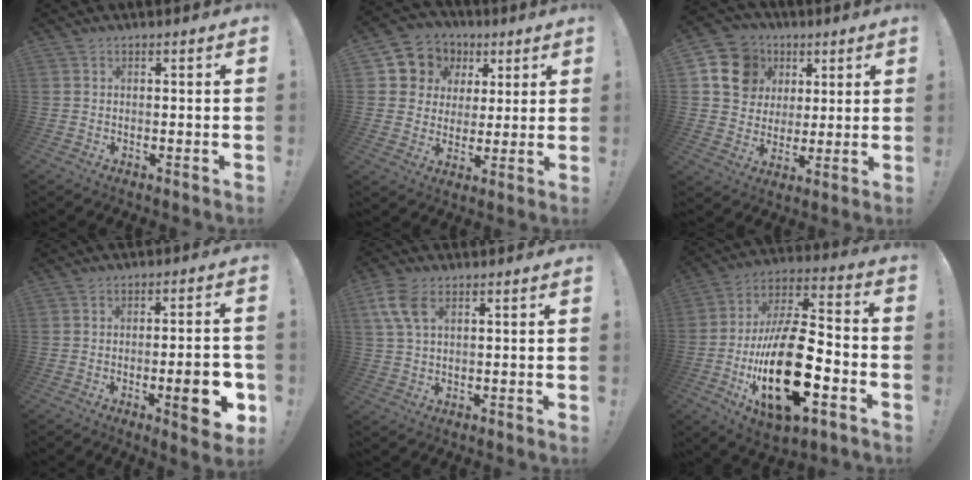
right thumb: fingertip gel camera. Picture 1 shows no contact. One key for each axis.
{"total": 9.2, "fx": 2.8, "fy": 8.6, "fz": 1.9, "tx": -0.024, "ty": -0.018, "tz": 0.060}
{"total": 13.8, "fx": 4.7, "fy": 11.9, "fz": 5.1, "tx": -0.073, "ty": -0.012, "tz": 0.104}
{"total": 10.9, "fx": -3.6, "fy": 2.5, "fz": 9.9, "tx": -0.115, "ty": 0.000, "tz": -0.053}
{"total": 7.4, "fx": 2.9, "fy": 4.2, "fz": 5.4, "tx": -0.113, "ty": -0.001, "tz": 0.057}
{"total": 27.0, "fx": -7.8, "fy": 11.8, "fz": 23.1, "tx": -0.439, "ty": 0.037, "tz": -0.125}